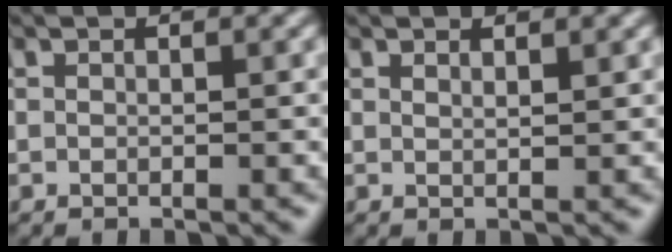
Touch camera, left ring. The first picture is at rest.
{"total": 0.9, "force": [0.8, 0.2, 0.4], "torque": [-0.001, 0.001, 0.013]}